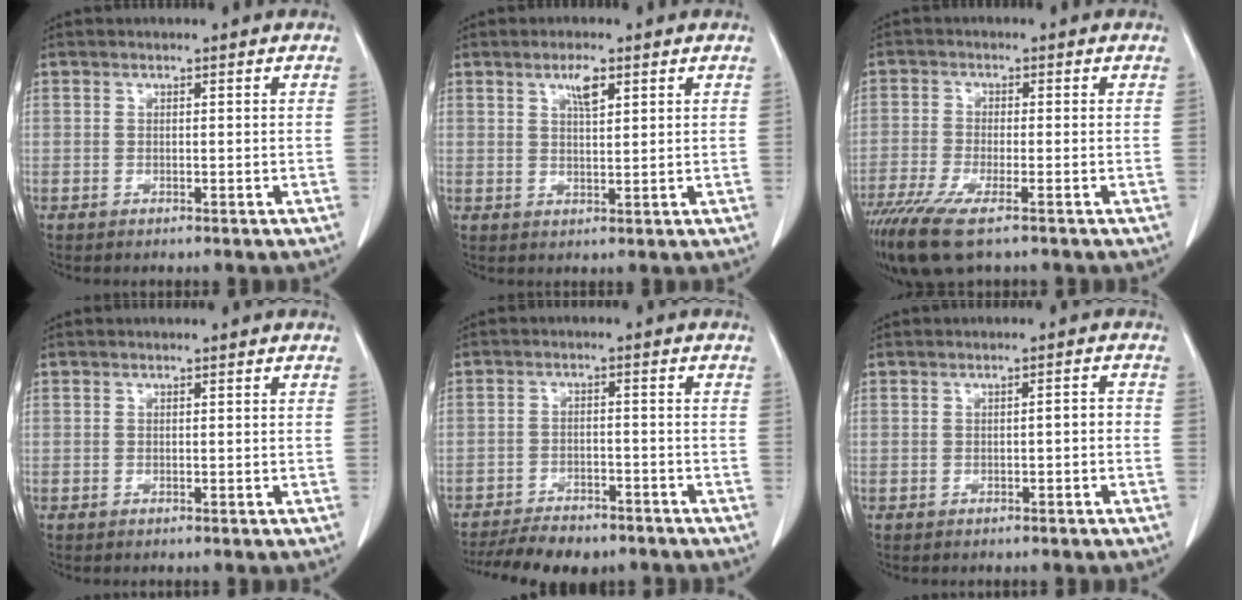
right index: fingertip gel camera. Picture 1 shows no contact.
{"total": 3.3, "force": [1.8, 0.8, 2.6], "torque": [-0.049, 0.000, 0.033]}
{"total": 9.0, "force": [-6.0, 1.6, 6.4], "torque": [-0.119, -0.023, -0.107]}
{"total": 0.0}
{"total": 12.1, "force": [-10.2, 4.1, 5.1], "torque": [-0.080, -0.003, -0.145]}
{"total": 1.4, "force": [-0.4, 0.4, 1.3], "torque": [-0.017, 0.004, -0.006]}